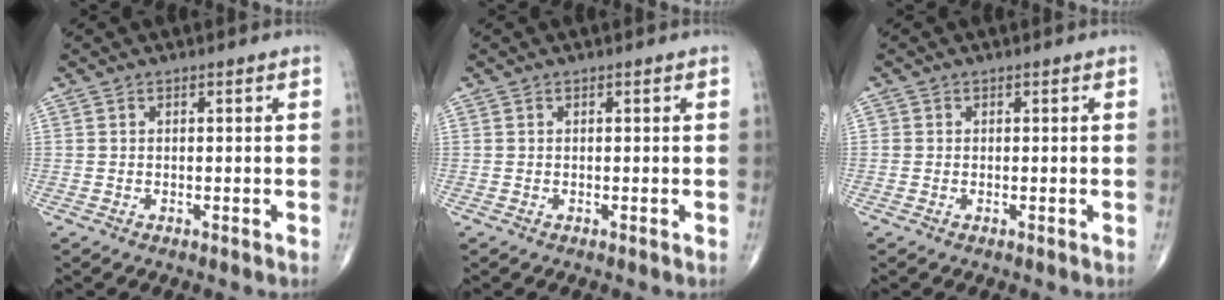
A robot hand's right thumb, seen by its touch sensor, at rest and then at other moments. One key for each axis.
{"total": 0.0}
{"total": 0.5, "fx": 0.0, "fy": 0.5, "fz": 0.0, "tx": 0.003, "ty": 0.003, "tz": -0.003}